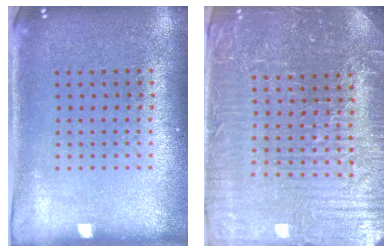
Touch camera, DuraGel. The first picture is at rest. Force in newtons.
{"total": 5.3, "press": 4.9, "slide": 1.9}